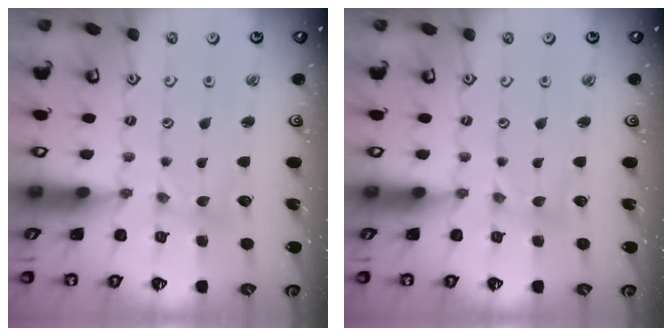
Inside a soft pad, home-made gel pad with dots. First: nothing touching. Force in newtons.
{"total": 0.0}